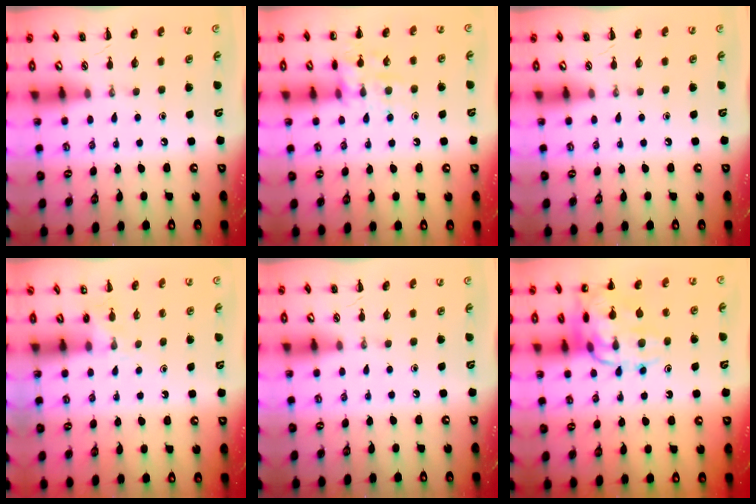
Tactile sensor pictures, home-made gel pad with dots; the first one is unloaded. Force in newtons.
{"total": 11.3, "press": 11.2, "slide": 1.0}
{"total": 0.0}
{"total": 3.8, "press": 3.7, "slide": 1.1}
{"total": 0.0}
{"total": 16.2, "press": 16.2, "slide": 1.6}